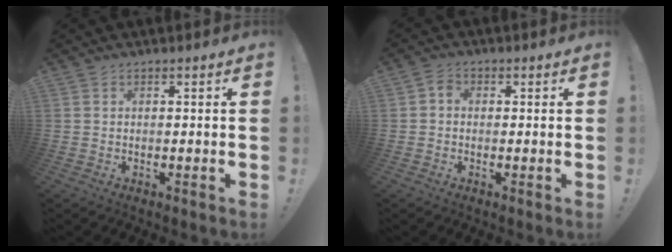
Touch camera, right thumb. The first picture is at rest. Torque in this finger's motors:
{"motor_torque": [0.17, -0.10, -0.11, -0.19, -0.09]}